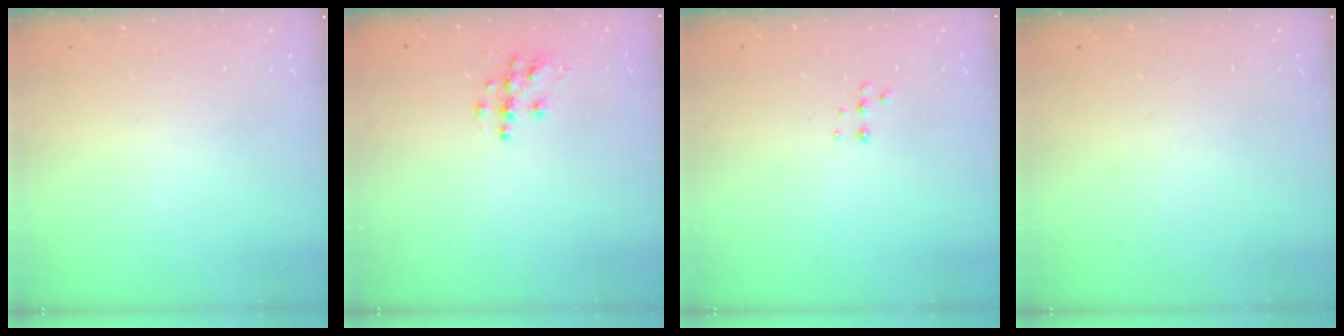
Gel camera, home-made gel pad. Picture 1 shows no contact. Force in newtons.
{"total": 7.3, "press": 7.3, "slide": 0.2}
{"total": 4.0, "press": 4.0, "slide": 0.8}
{"total": 0.0}